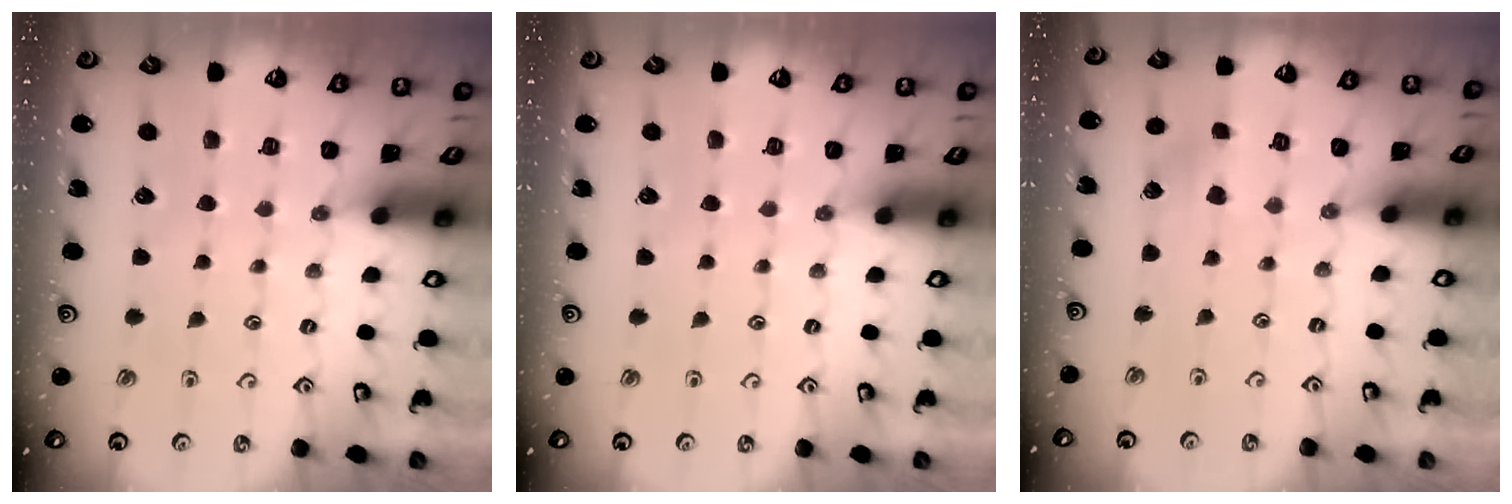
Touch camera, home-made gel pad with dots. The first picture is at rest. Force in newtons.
{"total": 0.0}
{"total": 3.4, "press": 3.4, "slide": 0.4}